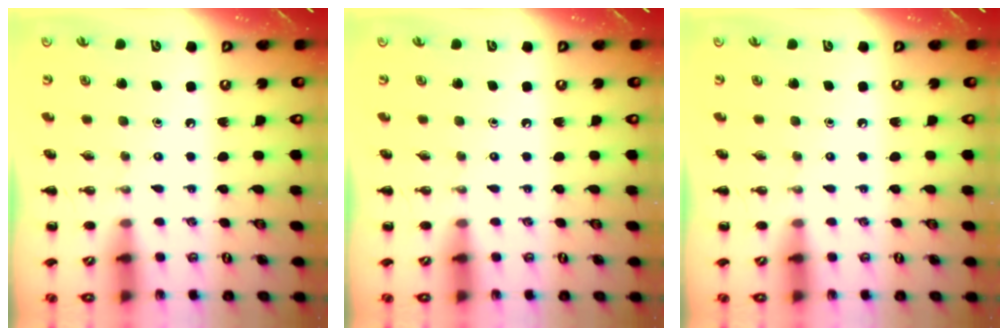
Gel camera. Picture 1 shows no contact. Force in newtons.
{"total": 0.0}
{"total": 0.0}